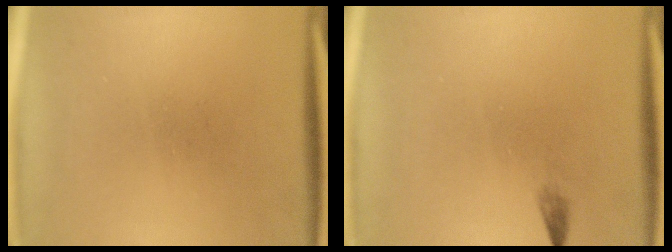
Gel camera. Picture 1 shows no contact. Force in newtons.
{"total": 0.7}